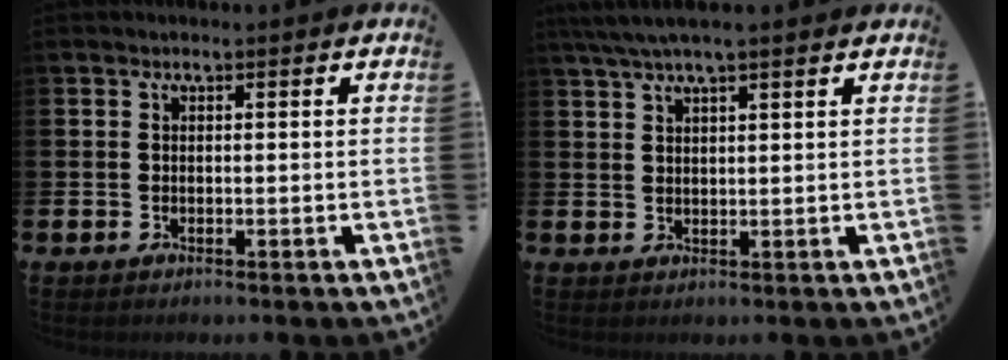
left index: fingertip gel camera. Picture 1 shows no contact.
{"total": 4.1, "force": [3.4, 0.5, 2.3], "torque": [-0.052, -0.002, 0.062]}